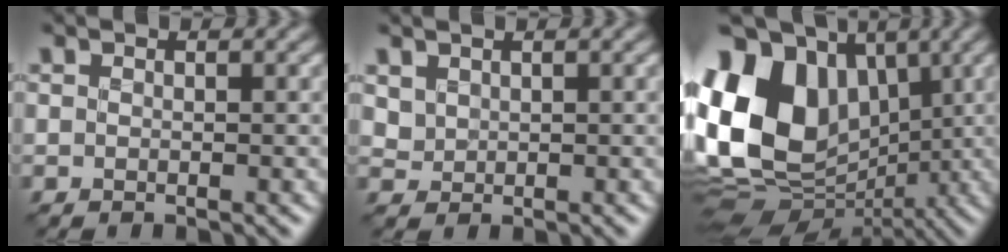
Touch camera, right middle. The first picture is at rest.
{"total": 2.4, "force": [1.1, 1.7, 1.3], "torque": [-0.054, 0.010, 0.031]}
{"total": 16.2, "force": [1.8, 11.9, 10.8], "torque": [-0.222, 0.019, 0.027]}